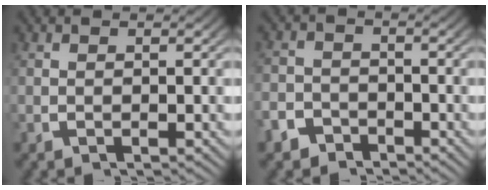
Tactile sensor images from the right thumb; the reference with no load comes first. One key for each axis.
{"total": 4.0, "fx": -3.5, "fy": 1.8, "fz": -0.5, "tx": -0.002, "ty": -0.020, "tz": -0.063}